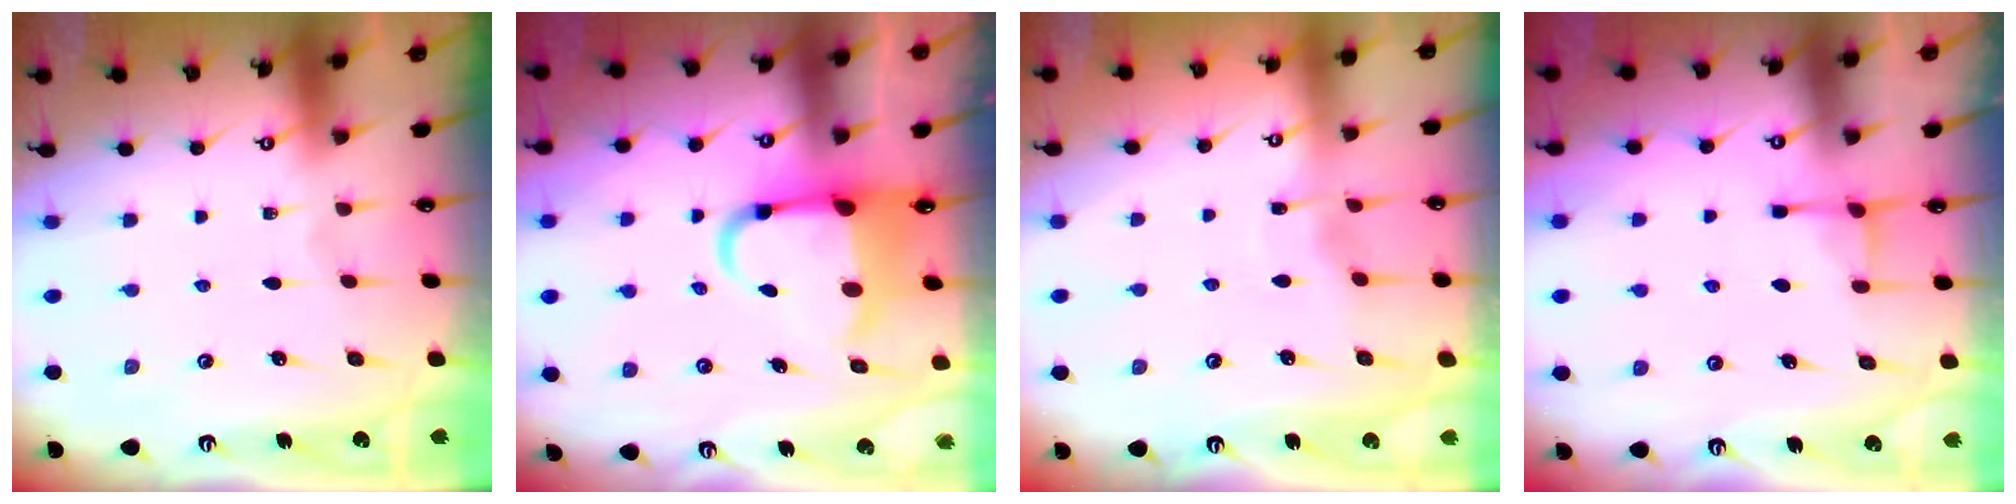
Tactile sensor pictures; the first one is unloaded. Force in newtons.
{"total": 6.7, "press": 6.5, "slide": 1.6}
{"total": 3.5, "press": 3.5, "slide": 0.3}
{"total": 3.9, "press": 3.9, "slide": 0.5}